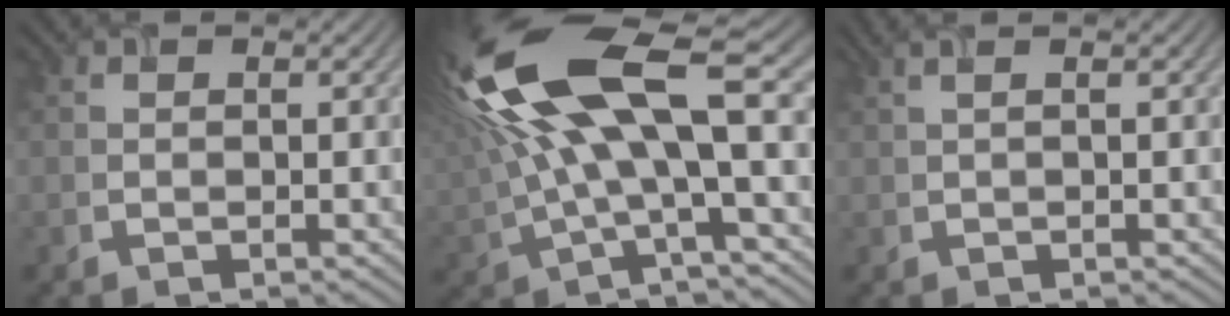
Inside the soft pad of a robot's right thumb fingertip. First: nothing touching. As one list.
[{"total": 18.3, "force": [5.2, 6.7, 16.2], "torque": [-0.339, -0.013, 0.107]}, {"total": 2.2, "force": [0.8, 0.6, 2.0], "torque": [-0.022, 0.007, -0.004]}]